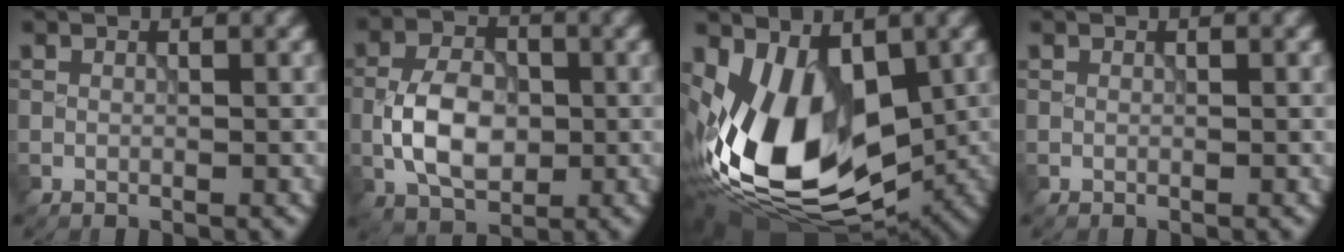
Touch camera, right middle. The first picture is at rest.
{"total": 5.4, "force": [-0.9, 3.5, 4.1], "torque": [-0.080, 0.002, -0.021]}
{"total": 15.0, "force": [-2.1, 9.0, 11.9], "torque": [-0.222, -0.027, -0.040]}
{"total": 0.0}